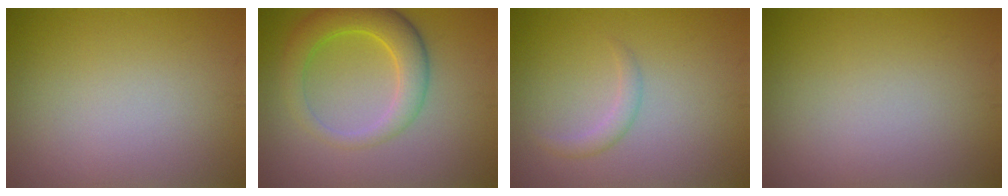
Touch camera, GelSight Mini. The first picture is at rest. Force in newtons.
{"total": 5.0, "press": 5.0, "slide": 0.1}
{"total": 1.4, "press": 1.4, "slide": 0.0}
{"total": 0.0}